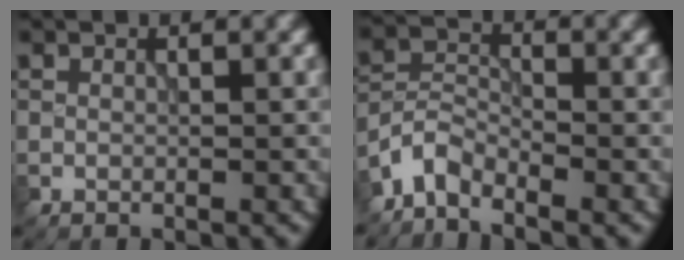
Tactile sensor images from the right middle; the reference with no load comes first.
{"total": 3.1, "force": [-2.7, 1.1, 1.0], "torque": [-0.021, 0.006, -0.068]}